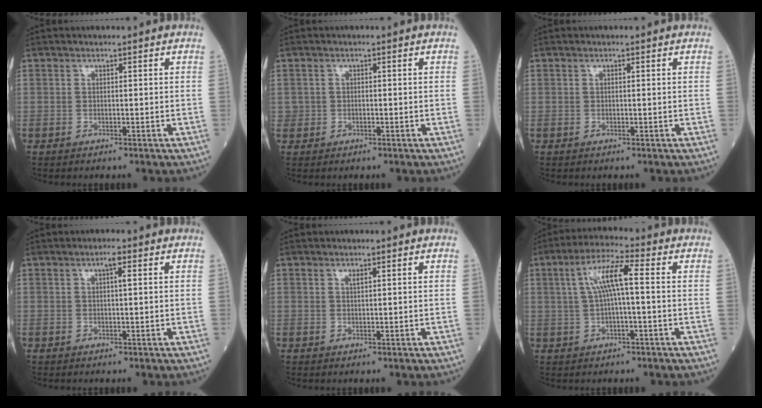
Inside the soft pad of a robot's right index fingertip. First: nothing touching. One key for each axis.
{"total": 0.9, "fx": -0.1, "fy": 0.8, "fz": 0.3, "tx": -0.004, "ty": 0.003, "tz": 0.000}
{"total": 0.0}
{"total": 1.5, "fx": 0.5, "fy": 0.1, "fz": 1.4, "tx": -0.025, "ty": 0.003, "tz": 0.007}
{"total": 0.7, "fx": 0.4, "fy": 0.0, "fz": 0.5, "tx": -0.012, "ty": -0.003, "tz": 0.008}
{"total": 7.0, "fx": 1.0, "fy": 0.8, "fz": 6.9, "tx": -0.136, "ty": 0.023, "tz": 0.017}